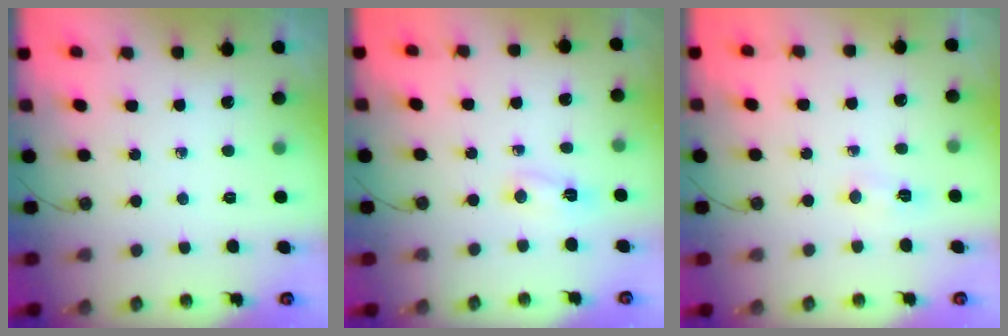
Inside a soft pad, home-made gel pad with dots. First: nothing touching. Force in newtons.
{"total": 2.4, "press": 2.2, "slide": 0.8}
{"total": 4.1, "press": 3.7, "slide": 1.8}